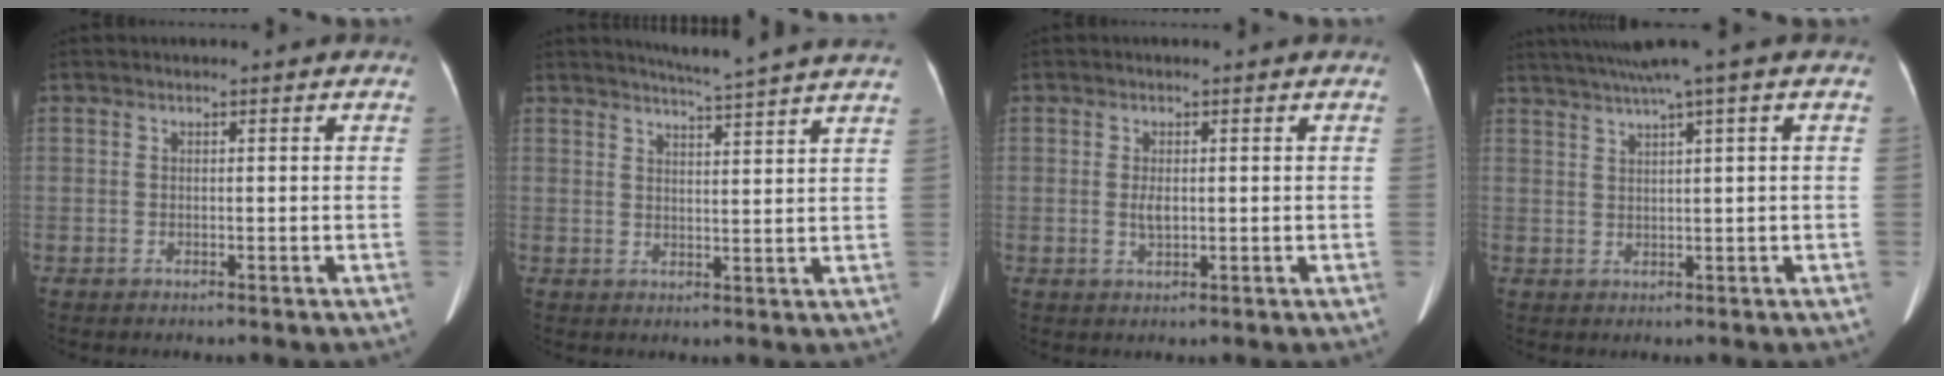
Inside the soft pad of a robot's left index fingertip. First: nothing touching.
{"total": 10.6, "force": [9.7, -1.4, 4.0], "torque": [-0.063, -0.010, 0.114]}
{"total": 1.8, "force": [0.0, 0.7, 1.6], "torque": [-0.032, -0.001, 0.003]}
{"total": 6.9, "force": [4.8, -1.5, 4.7], "torque": [-0.079, 0.028, 0.078]}